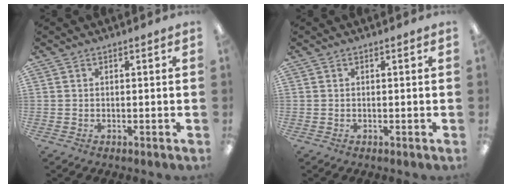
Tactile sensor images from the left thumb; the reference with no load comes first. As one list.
[{"total": 0.0}]